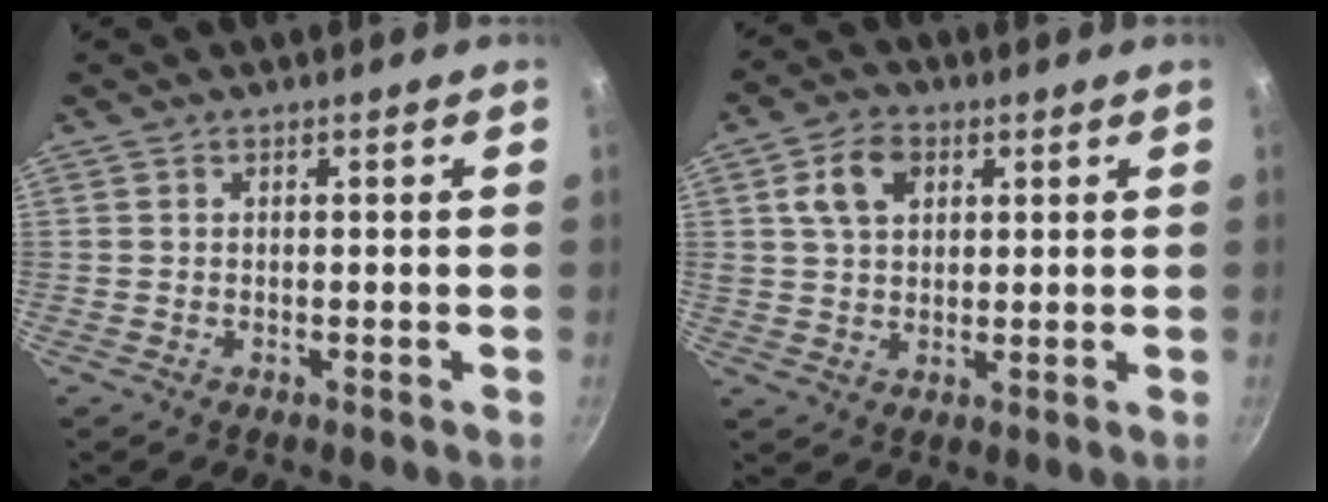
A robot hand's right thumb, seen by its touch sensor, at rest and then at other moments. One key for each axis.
{"total": 7.6, "fx": 2.6, "fy": 5.3, "fz": 4.8, "tx": -0.072, "ty": 0.004, "tz": 0.043}